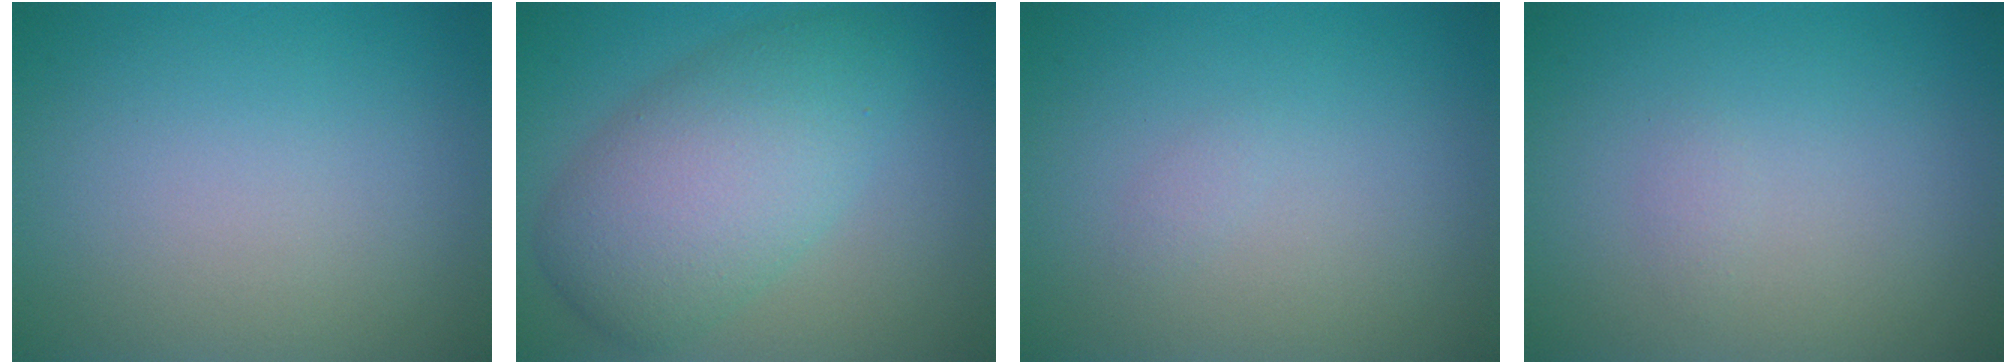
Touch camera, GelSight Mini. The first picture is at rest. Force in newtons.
{"total": 7.2, "press": 7.2, "slide": 0.1}
{"total": 0.5, "press": 0.5, "slide": 0.0}
{"total": 0.5, "press": 0.5, "slide": 0.1}